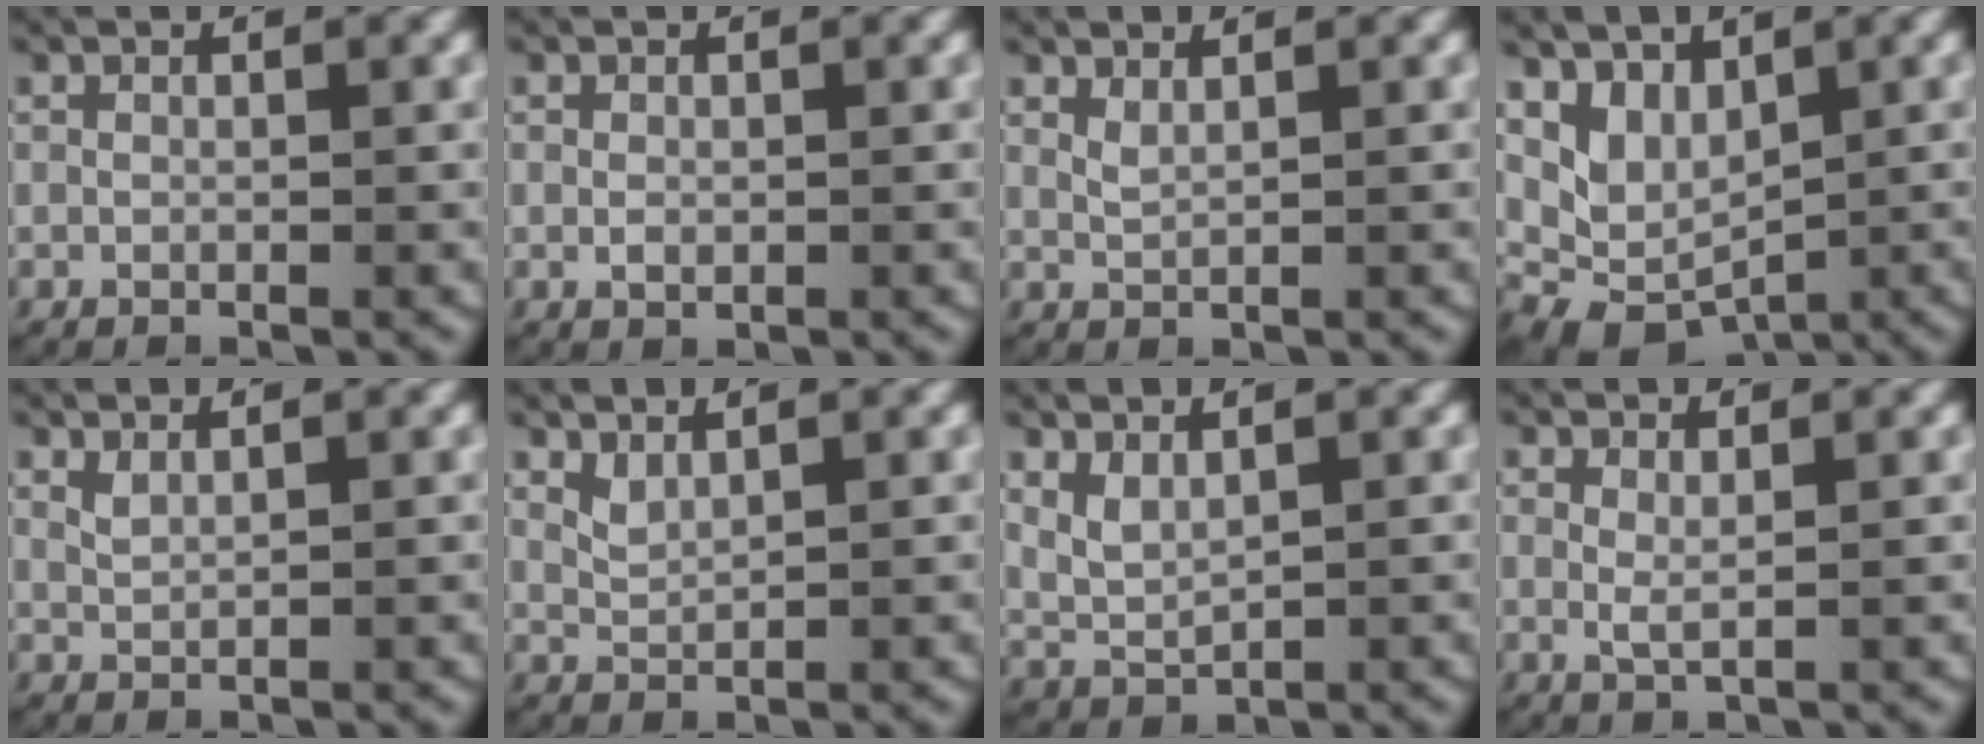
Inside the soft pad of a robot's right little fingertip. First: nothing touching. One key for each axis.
{"total": 0.8, "fx": -0.1, "fy": 0.5, "fz": 0.6, "tx": -0.018, "ty": -0.006, "tz": 0.005}
{"total": 1.3, "fx": 1.0, "fy": 0.2, "fz": 0.8, "tx": -0.020, "ty": -0.004, "tz": 0.024}
{"total": 8.1, "fx": -1.5, "fy": 6.7, "fz": 4.2, "tx": -0.101, "ty": -0.030, "tz": -0.020}
{"total": 1.4, "fx": 1.1, "fy": 0.3, "fz": 0.7, "tx": -0.020, "ty": -0.001, "tz": 0.025}
{"total": 1.9, "fx": 1.3, "fy": 0.7, "fz": 1.1, "tx": -0.028, "ty": -0.002, "tz": 0.030}
{"total": 3.3, "fx": 1.0, "fy": 2.5, "fz": 1.9, "tx": -0.053, "ty": -0.006, "tz": 0.026}
{"total": 1.3, "fx": 0.7, "fy": 0.2, "fz": 1.1, "tx": -0.028, "ty": -0.011, "tz": 0.018}